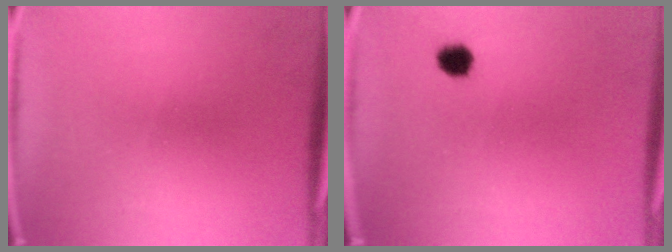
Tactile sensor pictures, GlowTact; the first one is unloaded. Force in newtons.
{"total": 2.7}